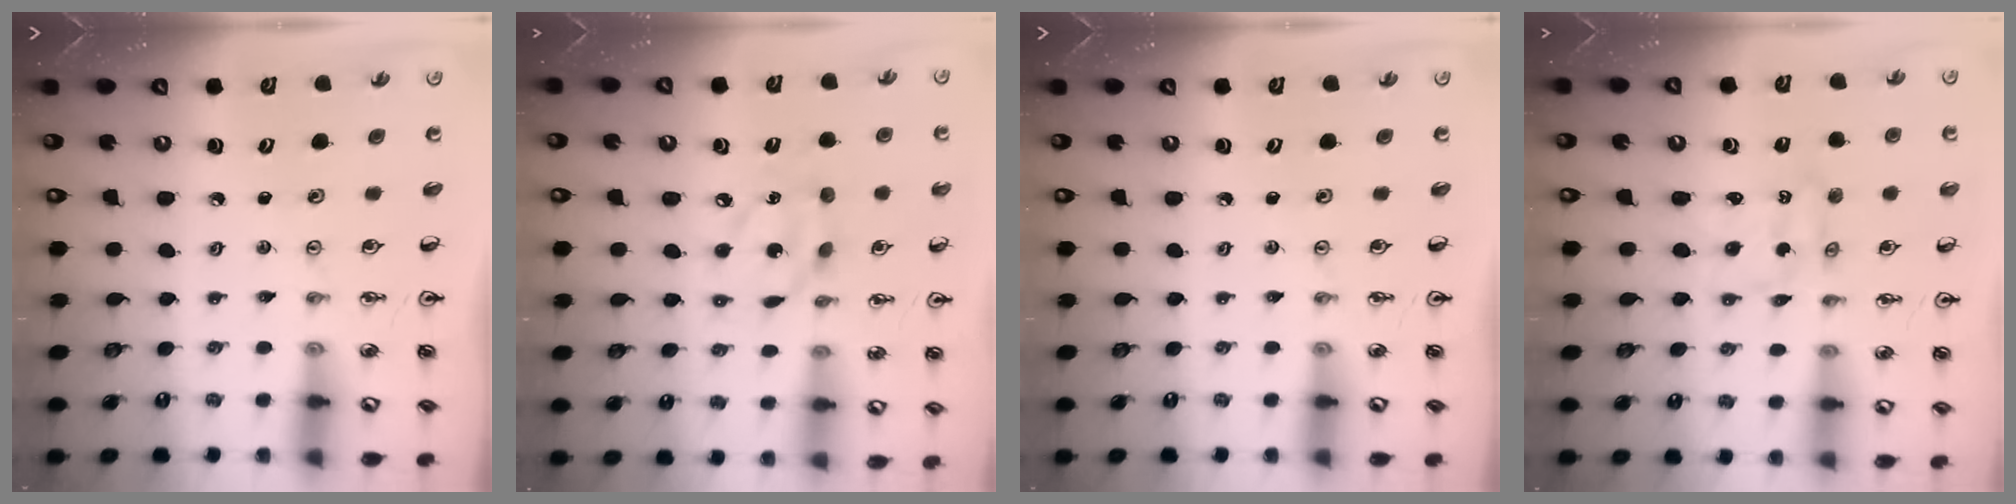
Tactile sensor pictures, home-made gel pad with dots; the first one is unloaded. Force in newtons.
{"total": 9.3, "press": 9.3, "slide": 0.5}
{"total": 0.0}
{"total": 1.2, "press": 1.2, "slide": 0.1}